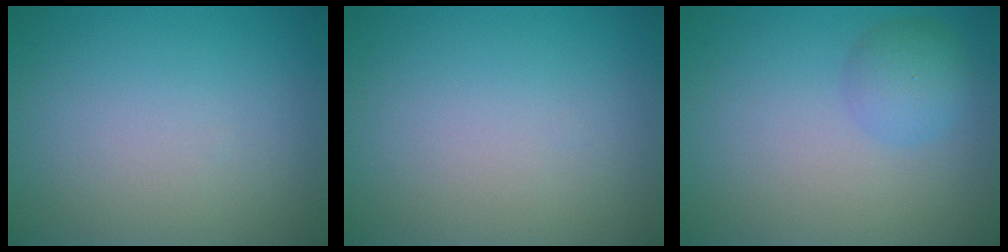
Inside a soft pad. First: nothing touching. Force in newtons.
{"total": 0.0}
{"total": 2.5, "press": 2.5, "slide": 0.1}